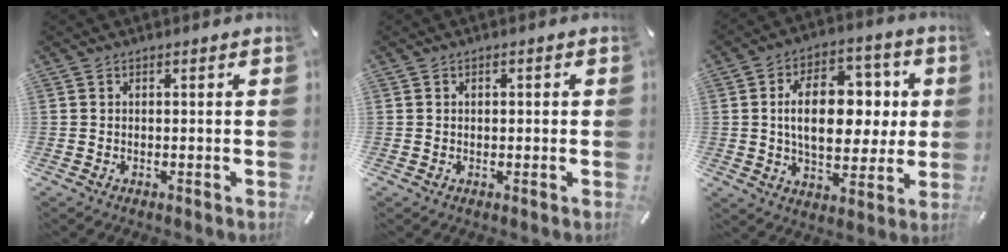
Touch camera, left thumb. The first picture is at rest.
{"total": 0.8, "force": [0.0, 0.7, 0.5], "torque": [-0.010, 0.004, -0.002]}
{"total": 17.4, "force": [2.1, 11.2, 13.1], "torque": [-0.207, 0.007, 0.035]}